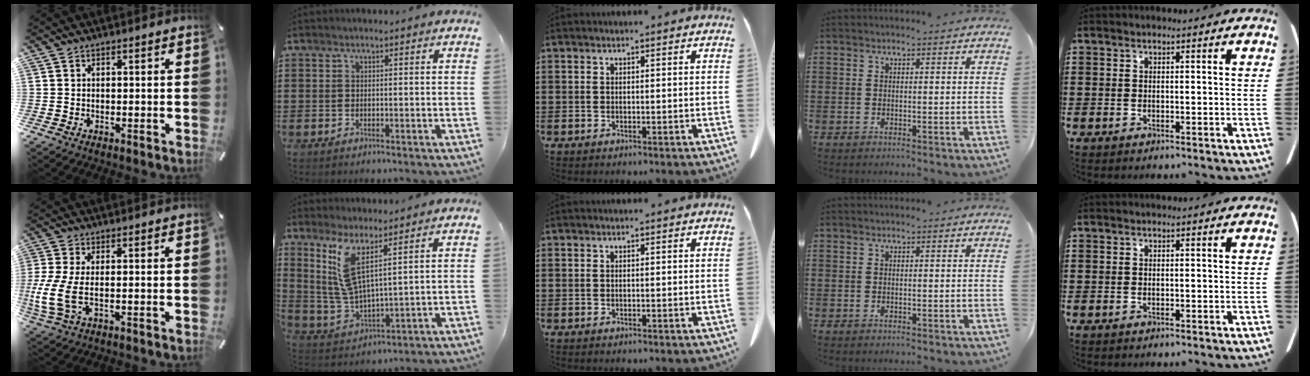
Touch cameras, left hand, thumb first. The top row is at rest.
{"thumb": {"total": 8.4, "force": [-0.5, 3.8, 7.4], "torque": [-0.164, -0.015, -0.004]}, "index": {"total": 7.9, "force": [4.7, 1.9, 6.1], "torque": [-0.154, -0.020, 0.077]}}